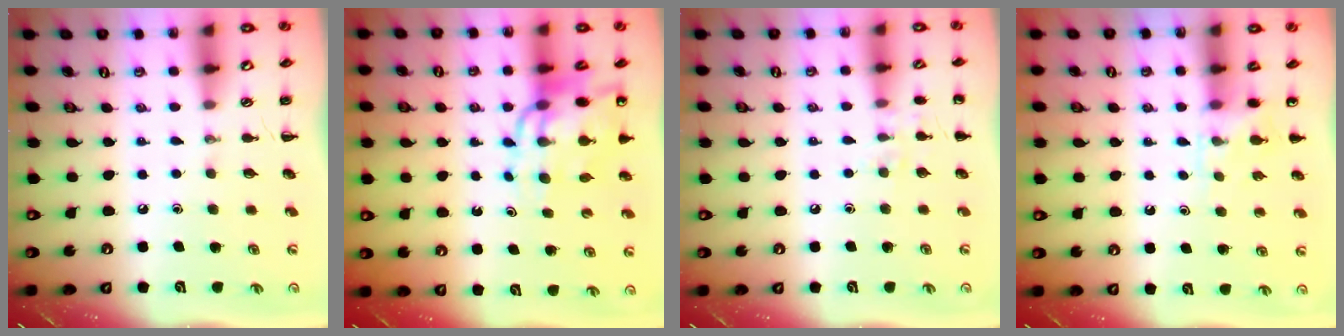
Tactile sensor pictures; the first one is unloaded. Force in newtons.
{"total": 13.1, "press": 12.5, "slide": 4.1}
{"total": 6.9, "press": 6.6, "slide": 2.0}
{"total": 6.0, "press": 5.7, "slide": 1.8}